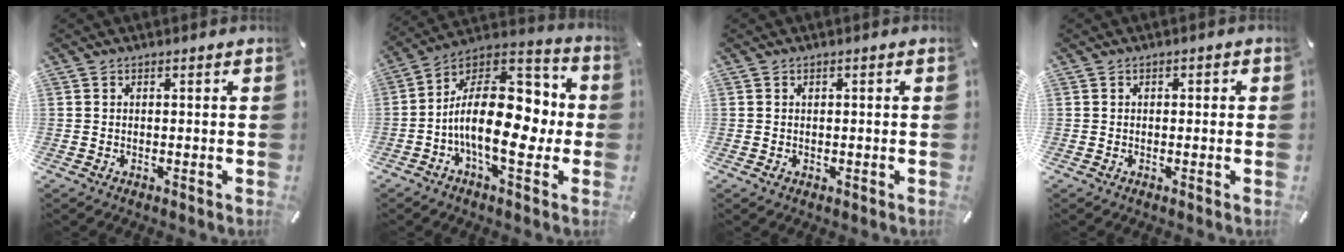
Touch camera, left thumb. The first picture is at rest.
{"total": 22.0, "force": [-3.1, 12.1, 18.2], "torque": [-0.317, 0.004, -0.045]}
{"total": 0.8, "force": [0.0, 0.8, 0.3], "torque": [-0.007, 0.003, 0.000]}
{"total": 0.9, "force": [-0.2, 0.6, 0.6], "torque": [-0.011, 0.002, -0.005]}